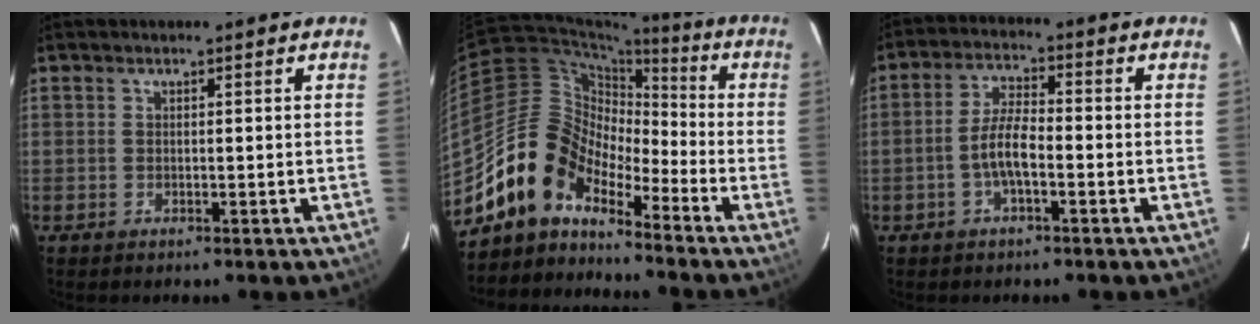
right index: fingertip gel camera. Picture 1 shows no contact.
{"total": 11.6, "force": [-9.2, 5.9, 3.7], "torque": [-0.065, 0.035, -0.186]}
{"total": 5.7, "force": [-2.0, 1.6, 5.1], "torque": [-0.104, 0.009, -0.039]}